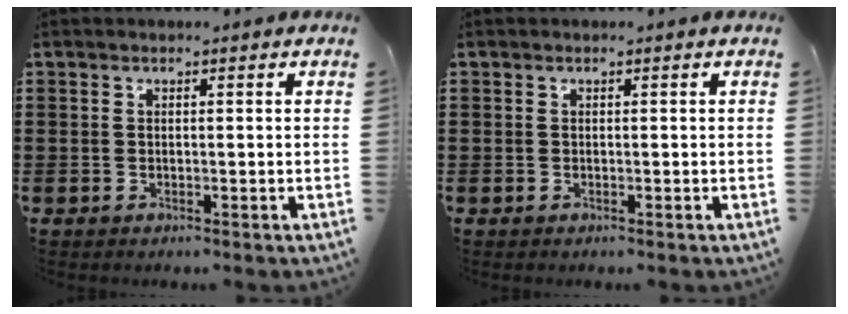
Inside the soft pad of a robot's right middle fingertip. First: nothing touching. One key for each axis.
{"total": 0.0}